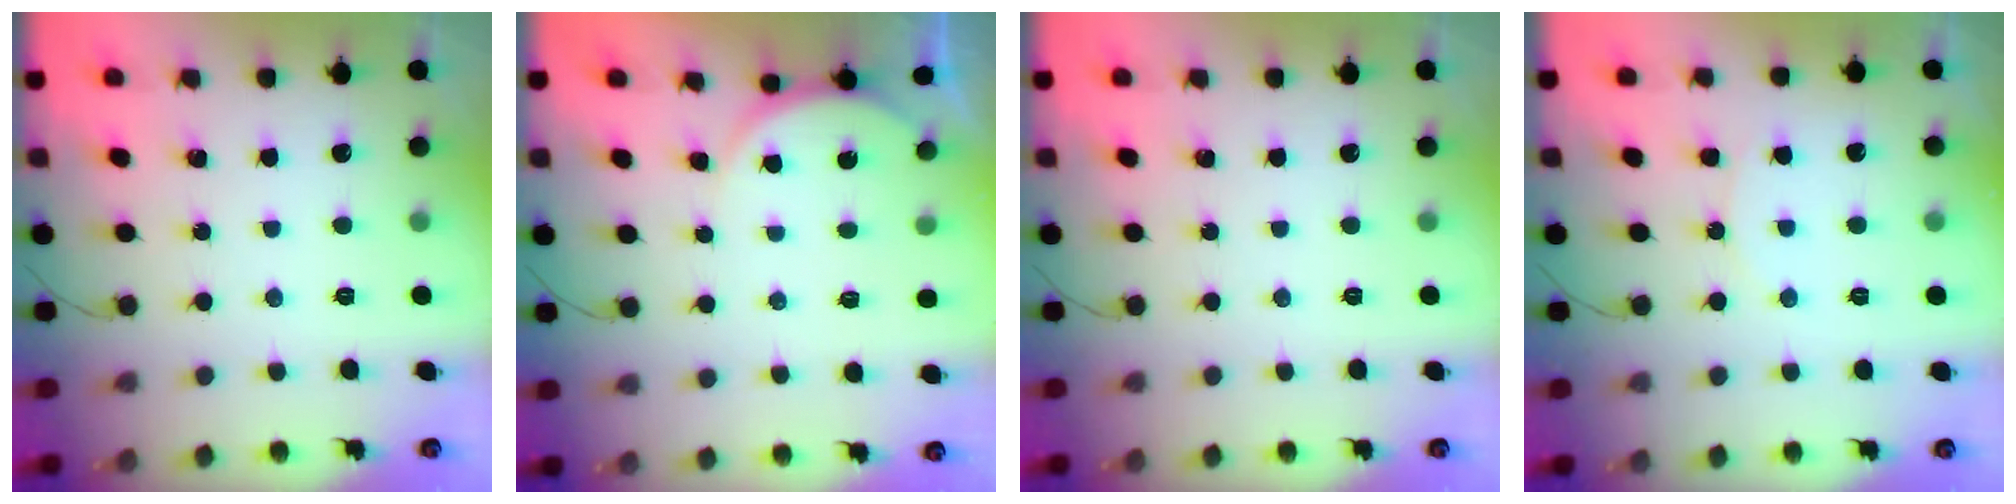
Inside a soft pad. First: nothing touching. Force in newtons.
{"total": 3.5, "press": 3.5, "slide": 0.5}
{"total": 0.0}
{"total": 5.6, "press": 5.5, "slide": 0.7}